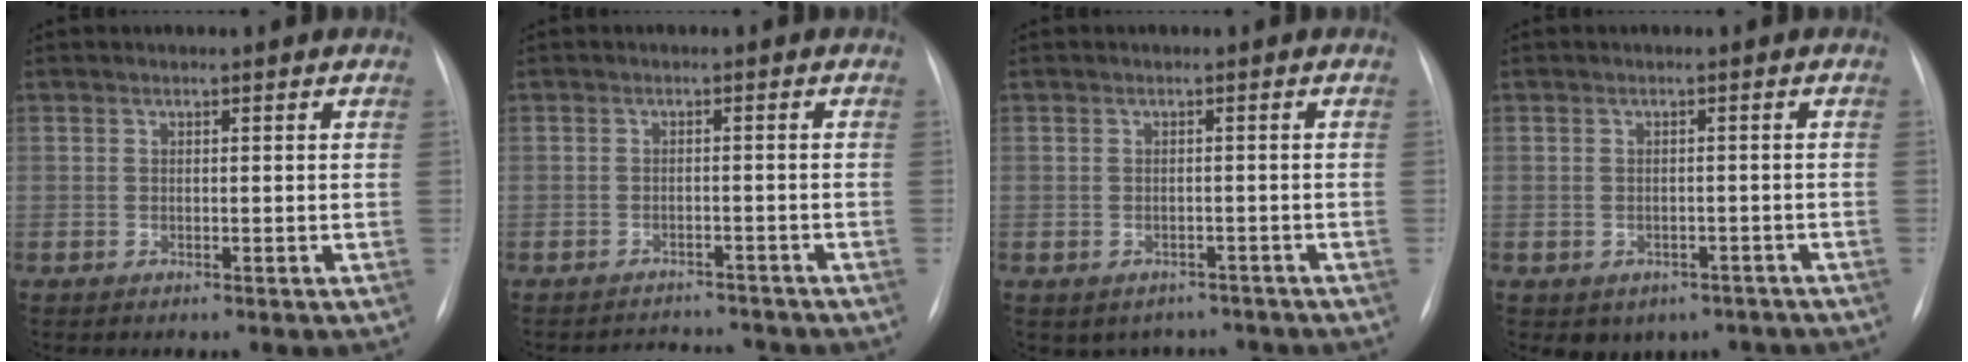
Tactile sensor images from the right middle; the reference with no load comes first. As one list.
[{"total": 4.9, "force": [-4.8, 1.0, 0.1], "torque": [-0.002, 0.004, -0.064]}, {"total": 4.9, "force": [-4.0, 2.8, 0.2], "torque": [0.009, 0.014, -0.046]}, {"total": 5.2, "force": [-3.7, 3.5, 1.1], "torque": [-0.004, 0.018, -0.040]}]